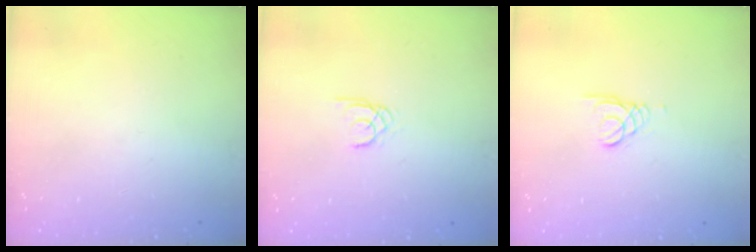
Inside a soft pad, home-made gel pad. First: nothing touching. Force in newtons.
{"total": 1.5, "press": 1.5, "slide": 0.1}
{"total": 1.0, "press": 1.0, "slide": 0.1}